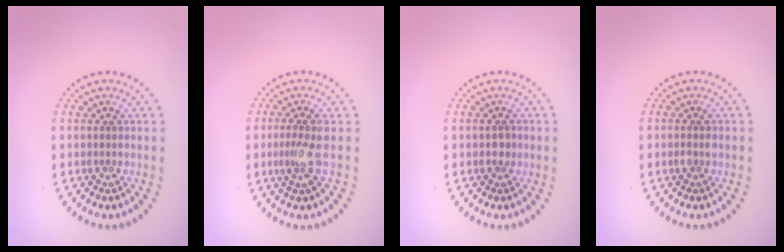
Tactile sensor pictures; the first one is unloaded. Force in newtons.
{"total": 2.2, "press": 1.6, "slide": 1.4}
{"total": 0.8, "press": 0.8, "slide": 0.1}
{"total": 1.0, "press": 0.9, "slide": 0.3}